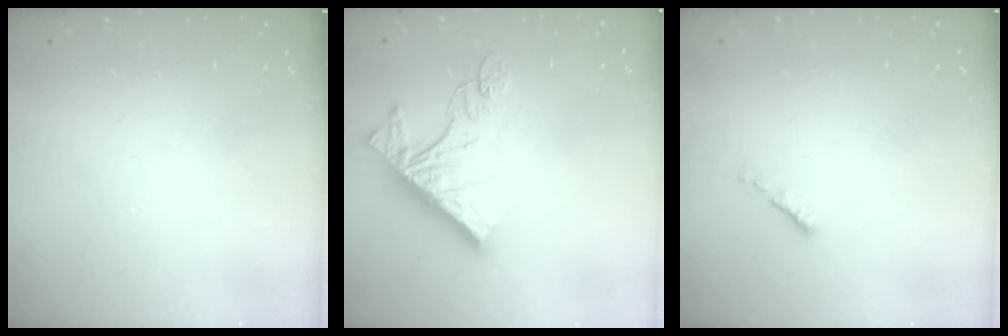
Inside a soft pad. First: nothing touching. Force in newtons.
{"total": 15.3, "press": 15.3, "slide": 1.0}
{"total": 0.6, "press": 0.5, "slide": 0.3}